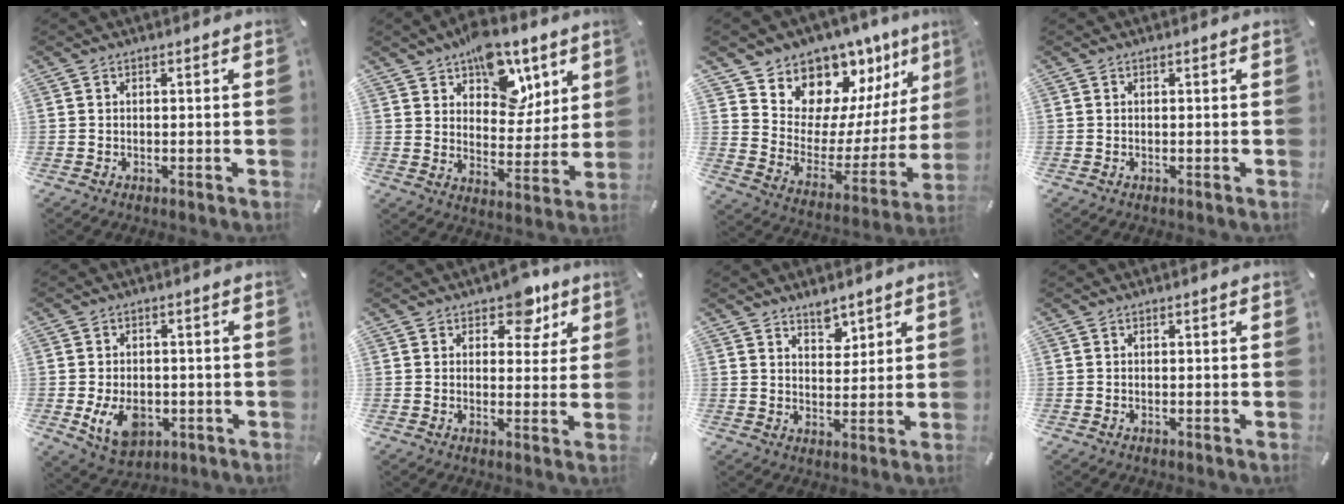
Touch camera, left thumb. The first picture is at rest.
{"total": 13.3, "force": [8.0, 8.8, 6.0], "torque": [-0.074, -0.052, 0.142]}
{"total": 12.0, "force": [10.3, 6.2, 0.1], "torque": [-0.009, -0.126, 0.182]}
{"total": 0.0}
{"total": 8.3, "force": [-1.8, 6.0, 5.4], "torque": [-0.105, 0.002, -0.030]}
{"total": 7.5, "force": [4.8, 4.7, 3.4], "torque": [-0.021, -0.025, 0.074]}
{"total": 5.0, "force": [4.0, 2.9, 1.1], "torque": [0.009, -0.027, 0.067]}
{"total": 0.0}